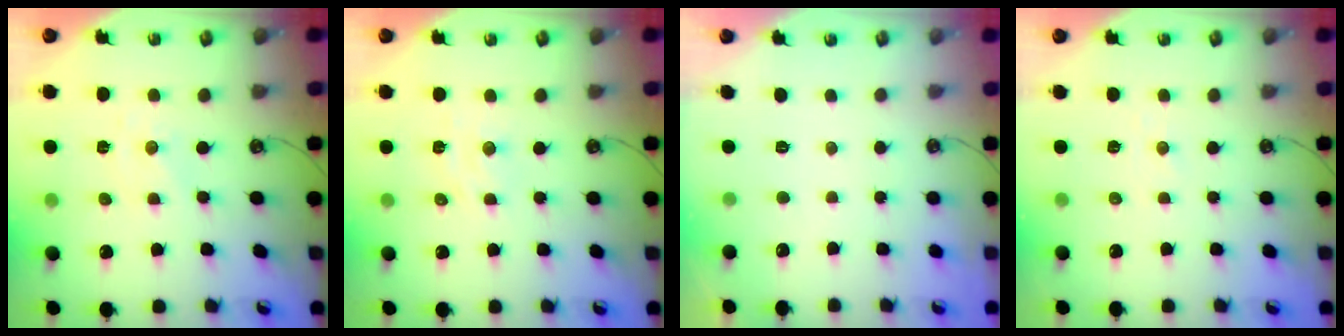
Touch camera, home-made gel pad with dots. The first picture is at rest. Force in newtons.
{"total": 3.5, "press": 3.4, "slide": 0.8}
{"total": 0.0}
{"total": 2.2, "press": 2.1, "slide": 0.3}